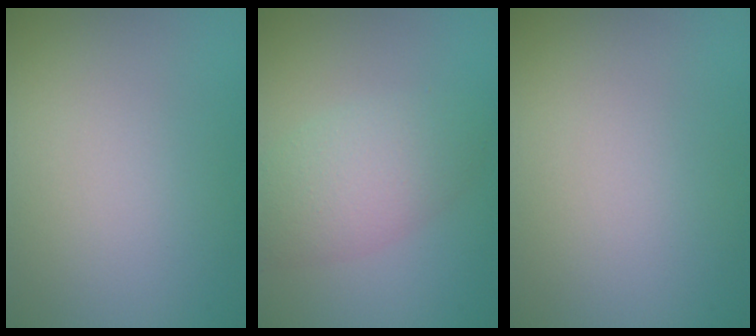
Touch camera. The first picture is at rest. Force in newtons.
{"total": 4.2, "press": 4.2, "slide": 0.1}
{"total": 0.0}